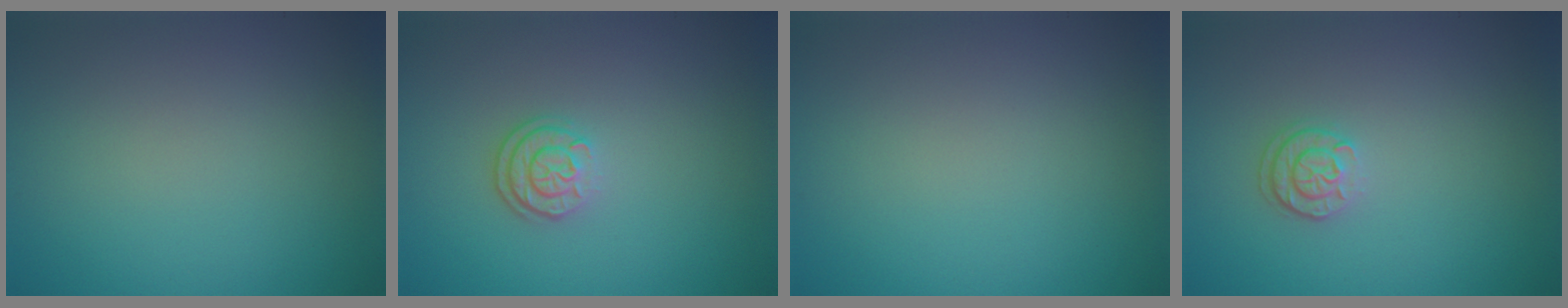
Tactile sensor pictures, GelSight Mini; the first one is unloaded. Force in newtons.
{"total": 2.5, "press": 2.0, "slide": 1.5}
{"total": 0.0}
{"total": 1.7, "press": 1.6, "slide": 0.7}